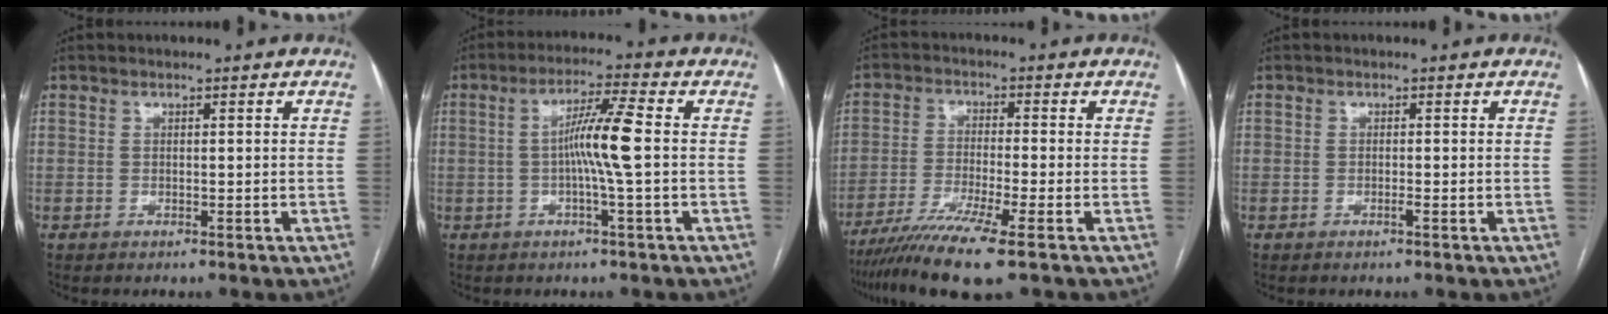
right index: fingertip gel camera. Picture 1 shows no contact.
{"total": 7.1, "force": [-0.3, -0.8, 7.0], "torque": [-0.127, 0.008, -0.008]}
{"total": 10.4, "force": [-7.0, -0.4, 7.7], "torque": [-0.141, -0.024, -0.121]}
{"total": 0.0}